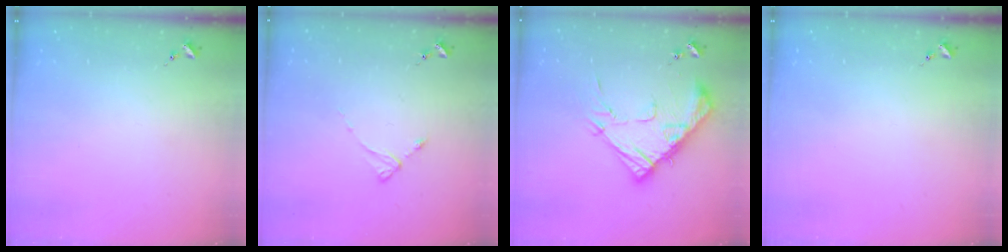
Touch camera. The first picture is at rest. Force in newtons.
{"total": 2.5, "press": 2.5, "slide": 0.3}
{"total": 15.9, "press": 15.9, "slide": 1.2}
{"total": 0.0}